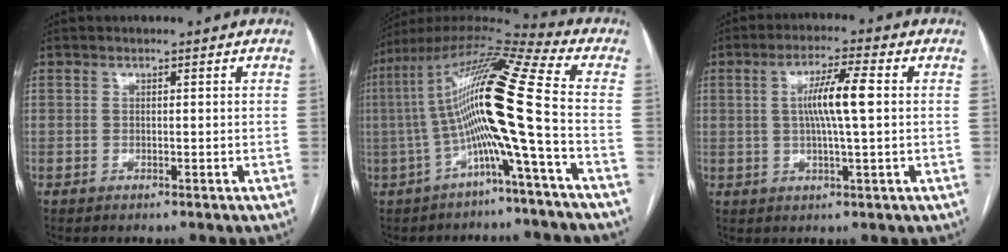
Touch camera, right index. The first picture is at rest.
{"total": 15.8, "force": [-2.6, -1.4, 15.5], "torque": [-0.282, 0.026, -0.063]}
{"total": 7.1, "force": [0.7, 0.1, 7.1], "torque": [-0.130, 0.004, 0.009]}